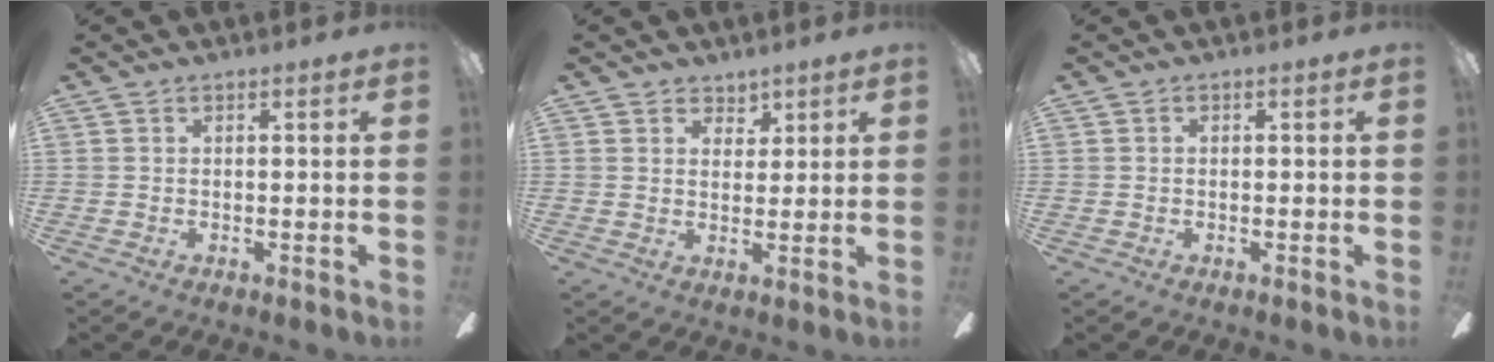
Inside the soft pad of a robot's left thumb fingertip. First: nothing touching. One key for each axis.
{"total": 4.1, "fx": 3.2, "fy": 2.6, "fz": 0.1, "tx": 0.009, "ty": -0.017, "tz": 0.054}
{"total": 0.6, "fx": -0.2, "fy": 0.5, "fz": 0.3, "tx": -0.004, "ty": 0.003, "tz": -0.006}